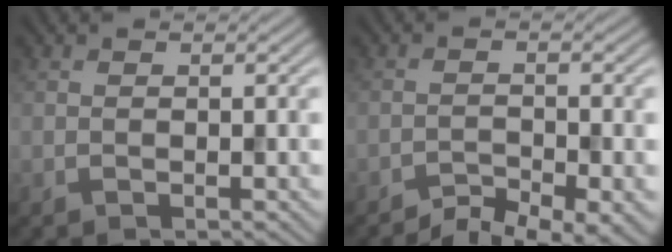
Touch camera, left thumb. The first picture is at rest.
{"total": 4.9, "force": [-4.0, 1.1, 2.6], "torque": [-0.039, -0.004, -0.065]}